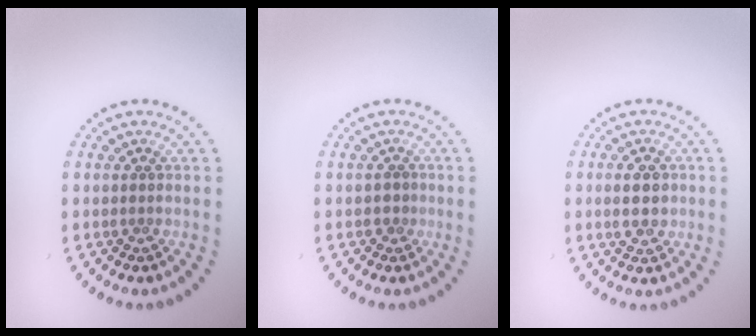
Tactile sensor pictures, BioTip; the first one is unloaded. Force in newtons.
{"total": 1.0, "press": 0.9, "slide": 0.4}
{"total": 2.6, "press": 2.6, "slide": 0.0}